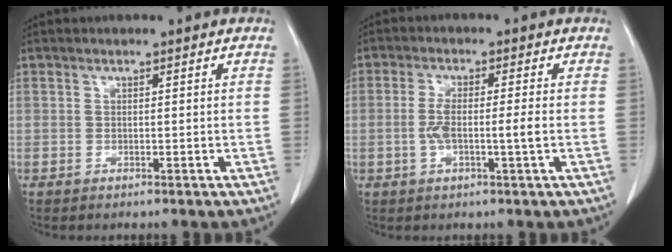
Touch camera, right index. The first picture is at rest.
{"total": 5.0, "force": [-0.8, 0.1, 4.9], "torque": [-0.103, 0.004, -0.011]}